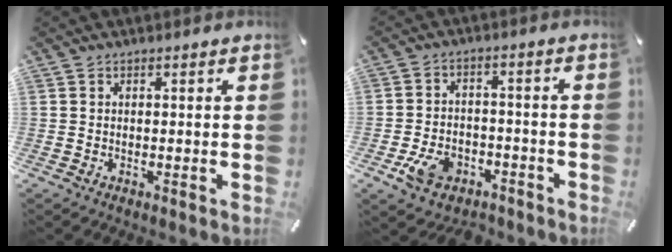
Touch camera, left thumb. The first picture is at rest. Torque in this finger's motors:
{"motor_torque": [0.28, 0.64, 0.08, 0.08, 0.09]}